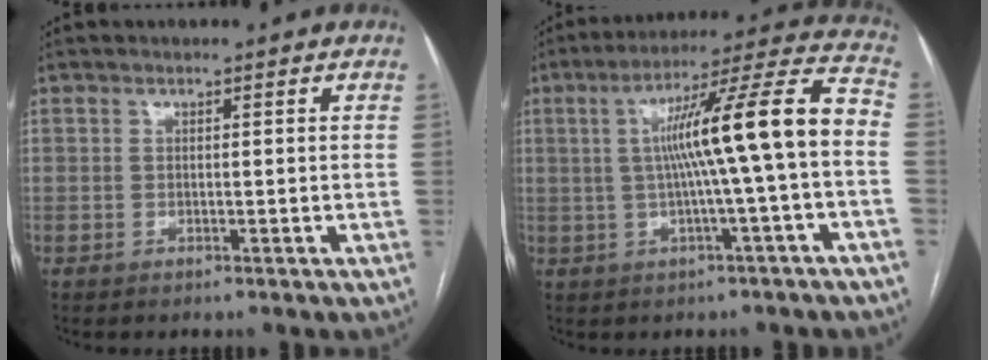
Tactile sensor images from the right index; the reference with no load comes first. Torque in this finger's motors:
{"motor_torque": [1.17, -0.31, 0.48, 0.21]}